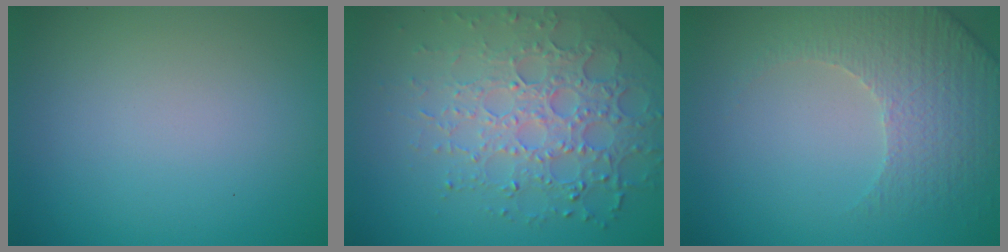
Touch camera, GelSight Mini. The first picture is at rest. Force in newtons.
{"total": 6.2, "press": 4.7, "slide": 4.0}
{"total": 4.7, "press": 3.6, "slide": 3.0}